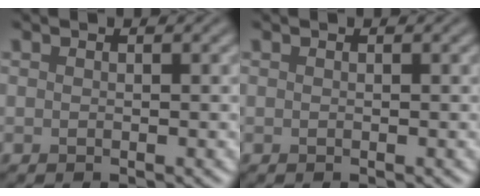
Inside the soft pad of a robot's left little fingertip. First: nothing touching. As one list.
[{"total": 0.0}]